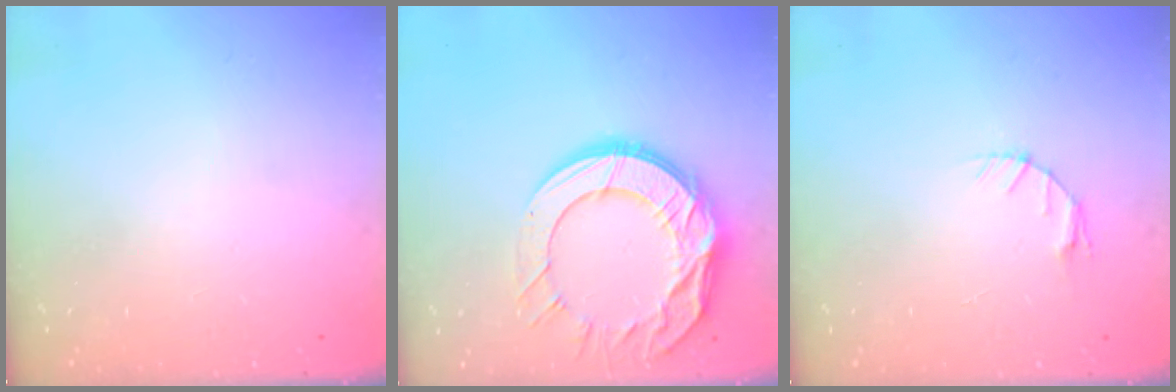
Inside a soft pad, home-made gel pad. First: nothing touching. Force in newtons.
{"total": 17.2, "press": 17.1, "slide": 1.4}
{"total": 3.7, "press": 3.7, "slide": 0.5}